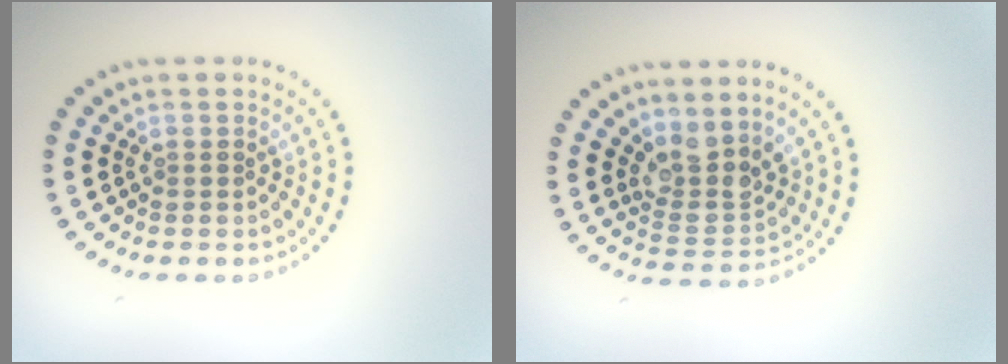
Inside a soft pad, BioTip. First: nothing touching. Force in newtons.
{"total": 3.3, "press": 2.4, "slide": 2.2}